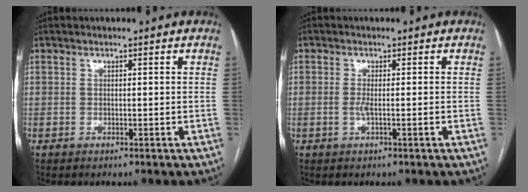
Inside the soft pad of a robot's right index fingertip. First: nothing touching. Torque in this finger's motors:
{"motor_torque": [-0.05, -0.02, -0.05, 0.01]}